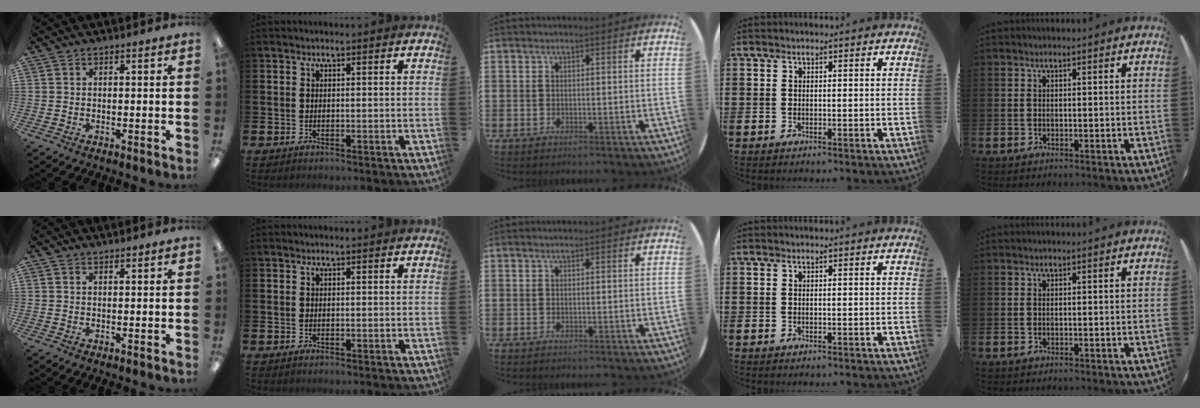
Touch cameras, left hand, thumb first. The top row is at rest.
{"thumb": {"total": 0.7, "force": [0.6, 0.2, 0.2], "torque": [-0.005, 0.001, 0.011]}}